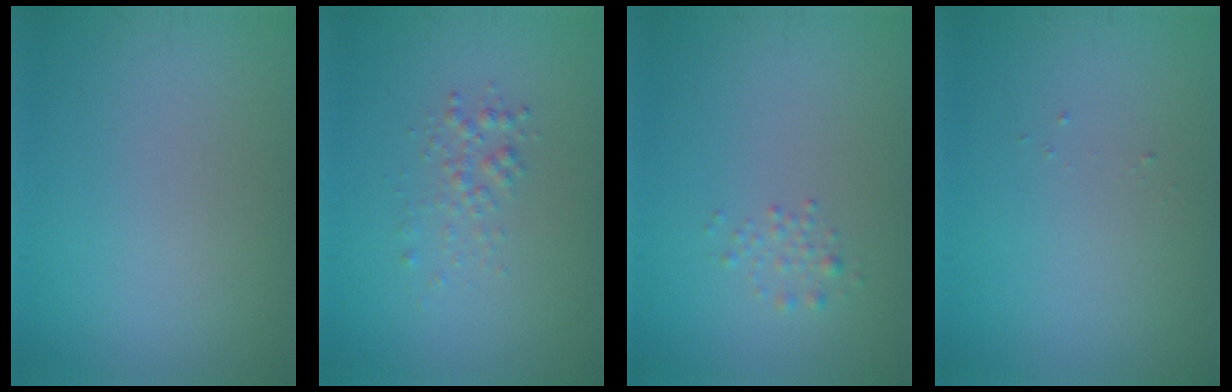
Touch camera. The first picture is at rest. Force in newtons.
{"total": 1.4, "press": 1.4, "slide": 0.1}
{"total": 1.0, "press": 1.0, "slide": 0.0}
{"total": 0.0}